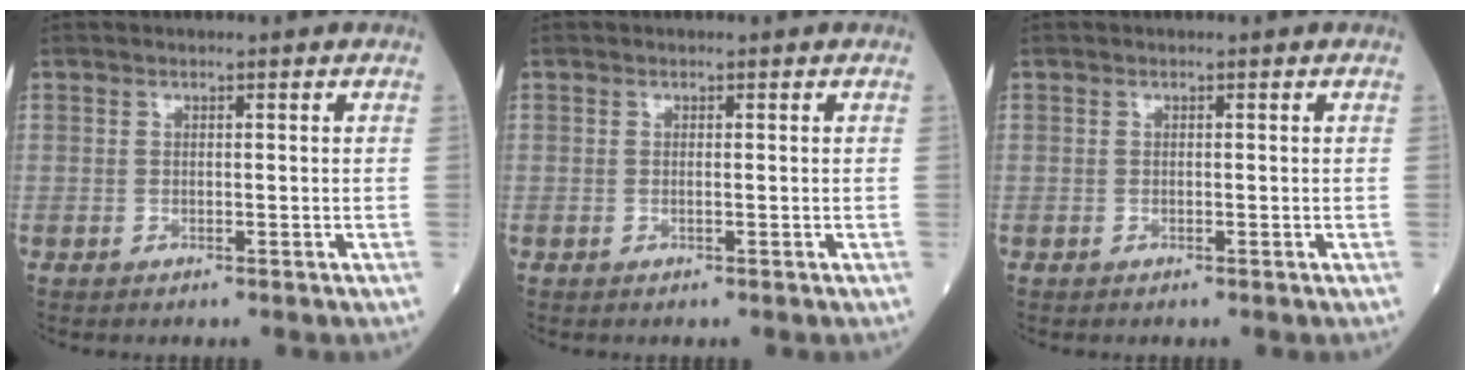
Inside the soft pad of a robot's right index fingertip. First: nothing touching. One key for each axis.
{"total": 0.0}
{"total": 0.0}